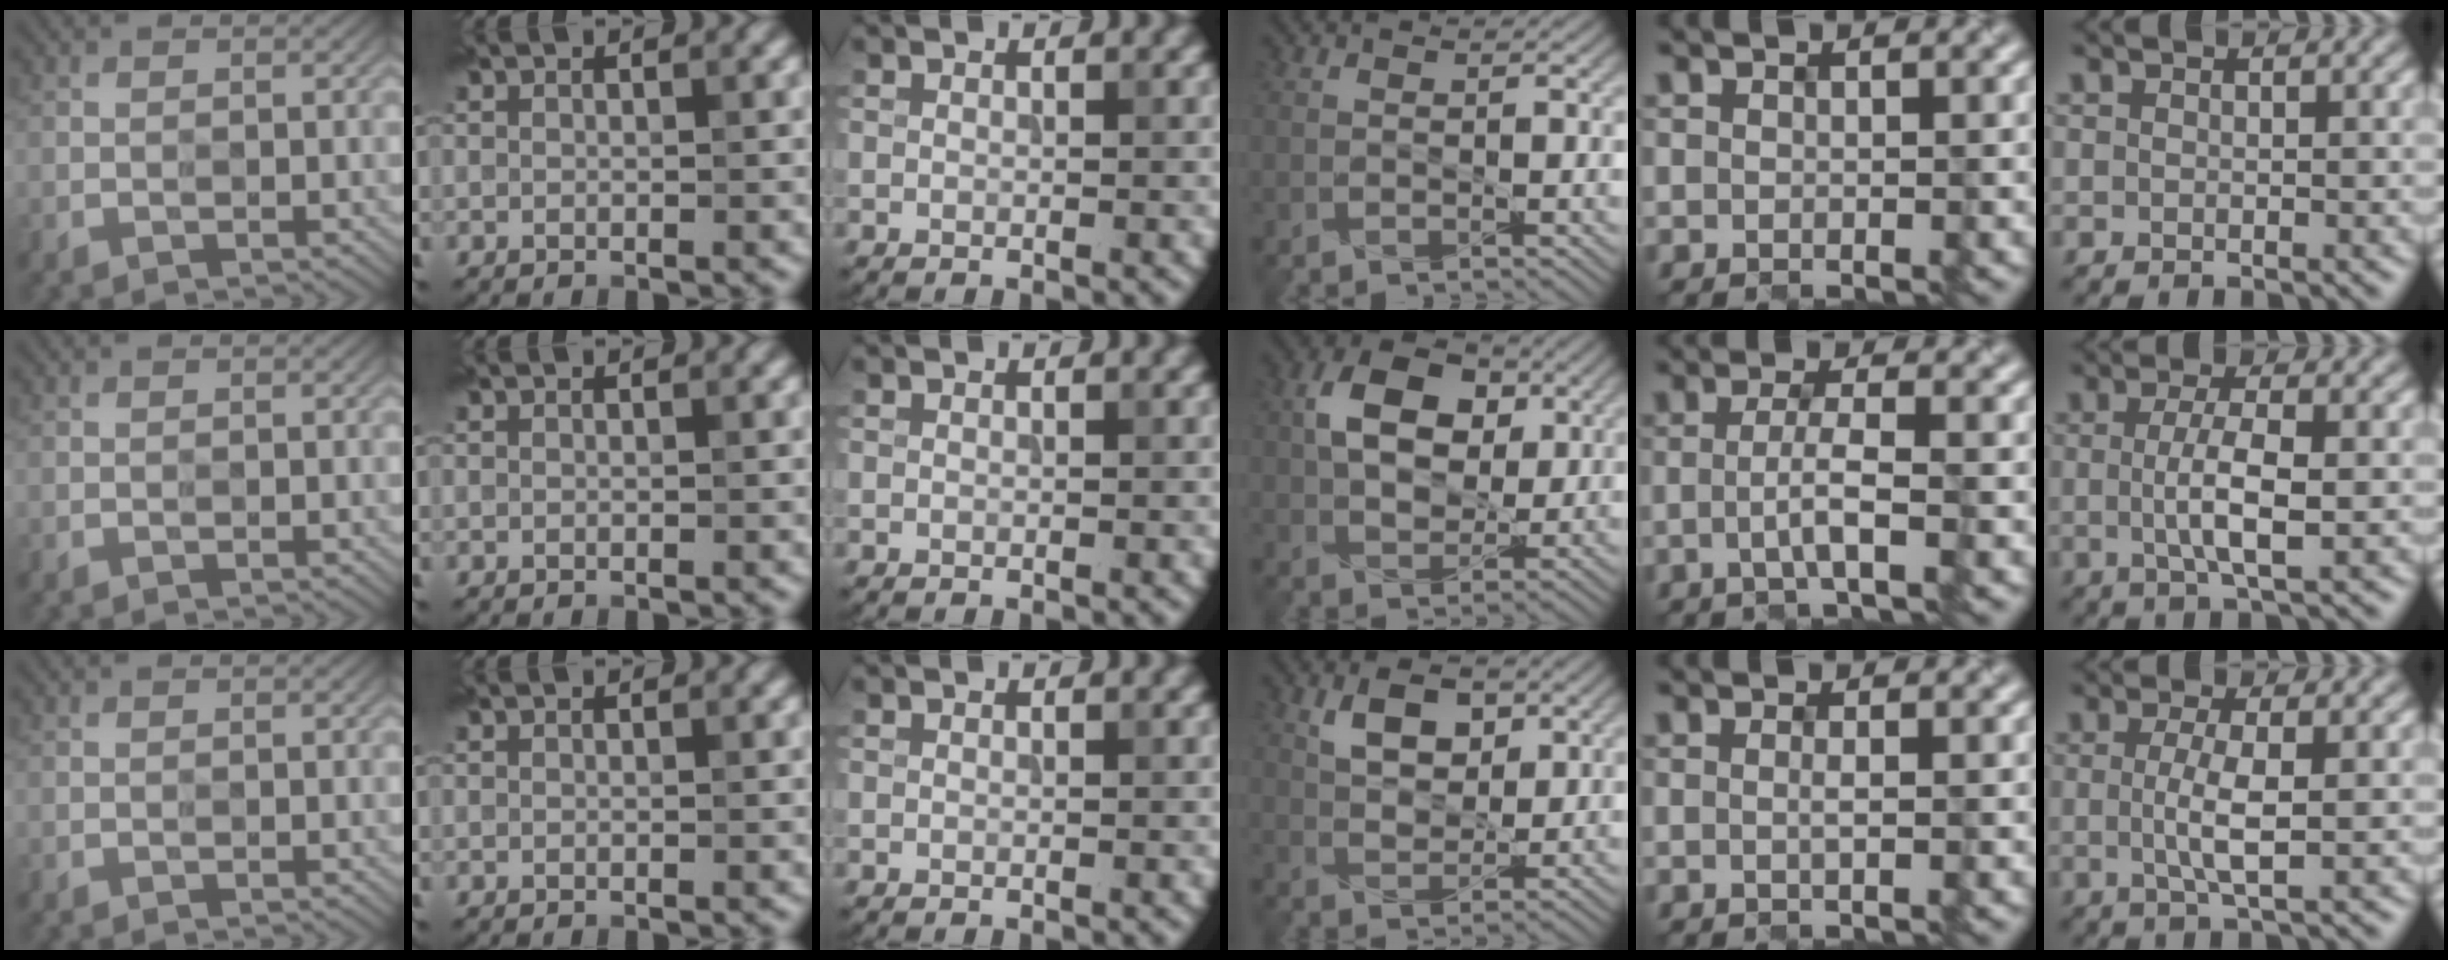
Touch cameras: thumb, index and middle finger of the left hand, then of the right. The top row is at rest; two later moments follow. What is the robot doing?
{"motion": "extract", "object": "file holder"}